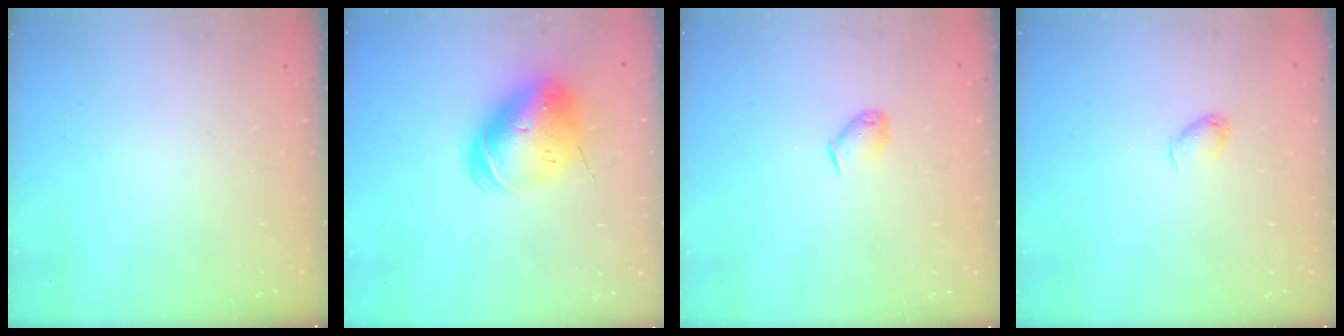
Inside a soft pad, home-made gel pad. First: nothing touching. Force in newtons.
{"total": 14.5, "press": 14.3, "slide": 2.4}
{"total": 3.7, "press": 3.7, "slide": 0.7}
{"total": 3.6, "press": 3.5, "slide": 0.7}